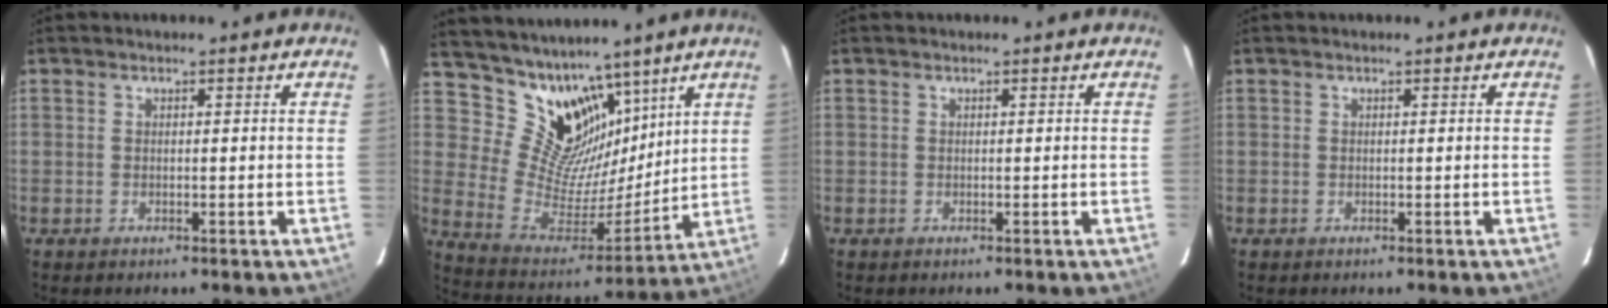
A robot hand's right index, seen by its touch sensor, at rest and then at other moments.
{"total": 15.3, "force": [11.2, 8.9, 5.4], "torque": [-0.106, -0.009, 0.221]}
{"total": 0.0}
{"total": 0.0}